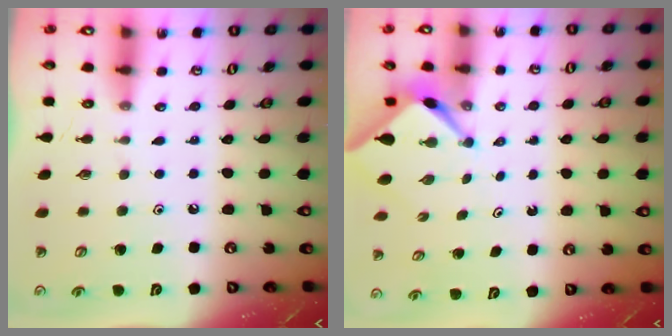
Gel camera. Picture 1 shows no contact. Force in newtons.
{"total": 2.6, "press": 2.6, "slide": 0.3}